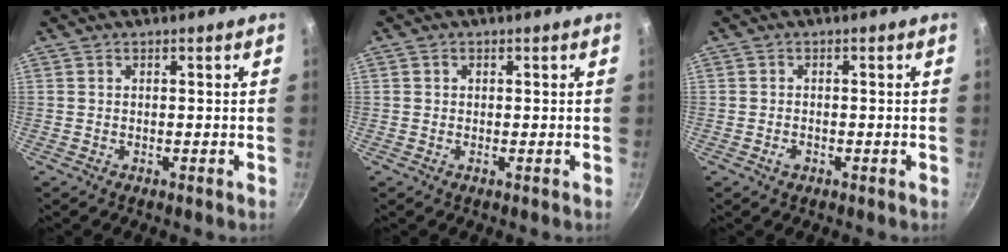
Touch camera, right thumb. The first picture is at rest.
{"total": 0.6, "force": [0.0, 0.5, 0.4], "torque": [-0.006, 0.003, -0.001]}
{"total": 1.4, "force": [-0.7, 0.9, 0.9], "torque": [-0.017, 0.005, -0.013]}